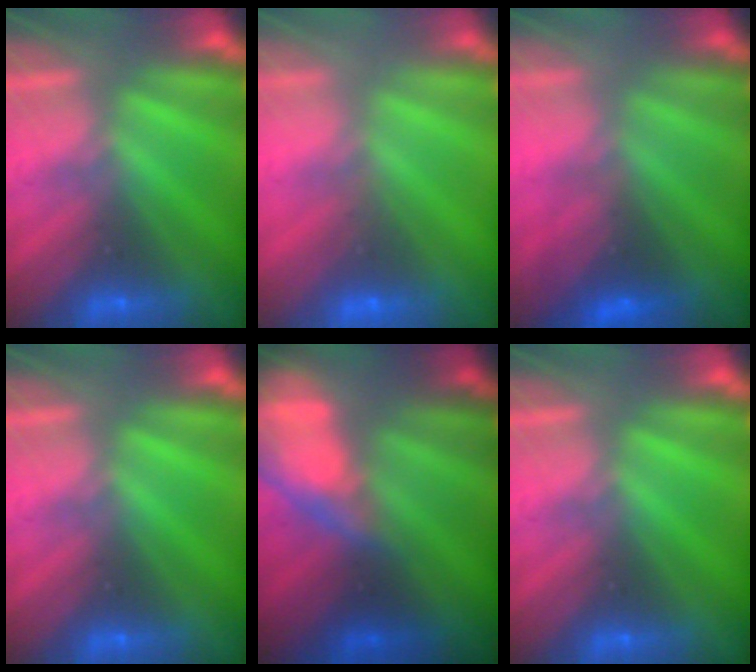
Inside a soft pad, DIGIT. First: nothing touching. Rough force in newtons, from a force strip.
{"total": 5.1}
{"total": 3.0}
{"total": 0.0}
{"total": 7.6}
{"total": 0.0}